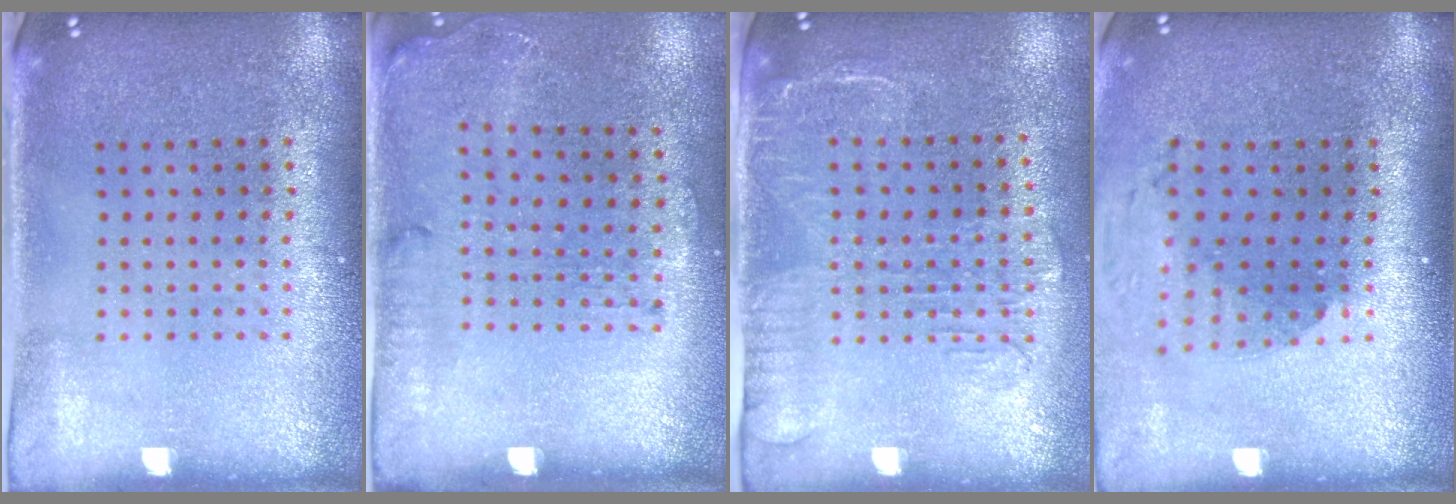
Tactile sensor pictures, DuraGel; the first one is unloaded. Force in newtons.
{"total": 1.7, "press": 1.2, "slide": 1.2}
{"total": 1.8, "press": 1.5, "slide": 0.9}
{"total": 1.8, "press": 1.5, "slide": 1.1}